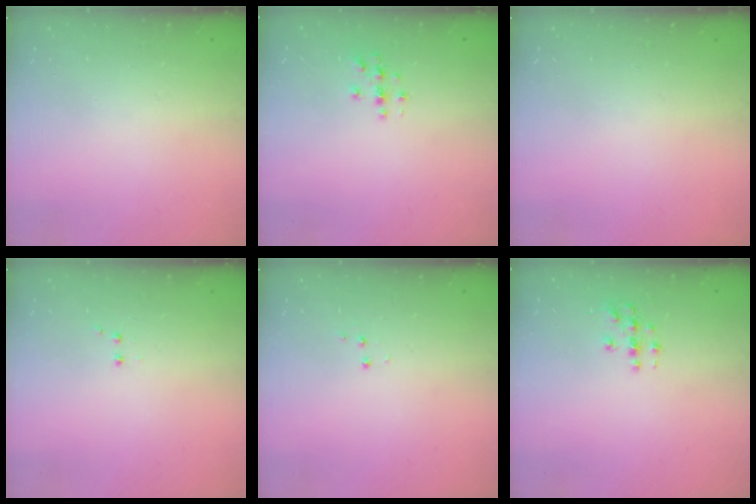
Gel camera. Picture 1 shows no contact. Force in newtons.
{"total": 2.9, "press": 2.9, "slide": 0.3}
{"total": 0.0}
{"total": 2.0, "press": 1.8, "slide": 0.9}
{"total": 3.5, "press": 3.4, "slide": 0.5}
{"total": 3.3, "press": 3.3, "slide": 0.2}